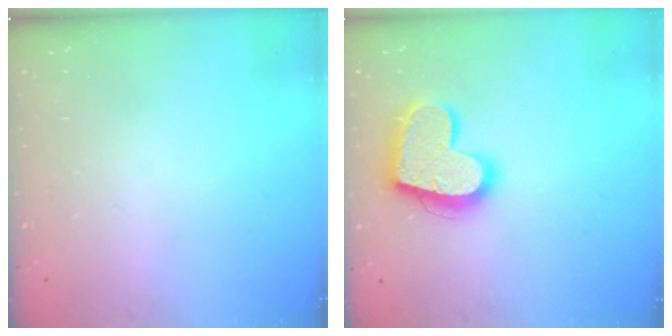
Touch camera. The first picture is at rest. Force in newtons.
{"total": 18.3, "press": 18.2, "slide": 1.4}